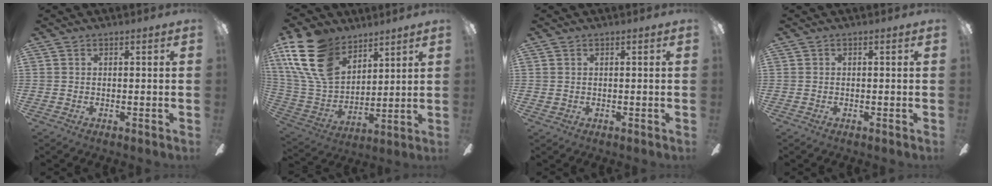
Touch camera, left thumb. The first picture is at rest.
{"total": 20.0, "force": [11.5, 12.2, 10.8], "torque": [-0.259, -0.045, 0.218]}
{"total": 1.0, "force": [0.6, 0.7, 0.2], "torque": [-0.006, 0.003, 0.011]}
{"total": 0.0}